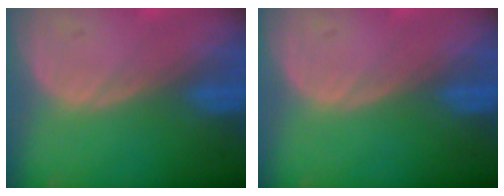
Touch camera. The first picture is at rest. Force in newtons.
{"total": 0.0}